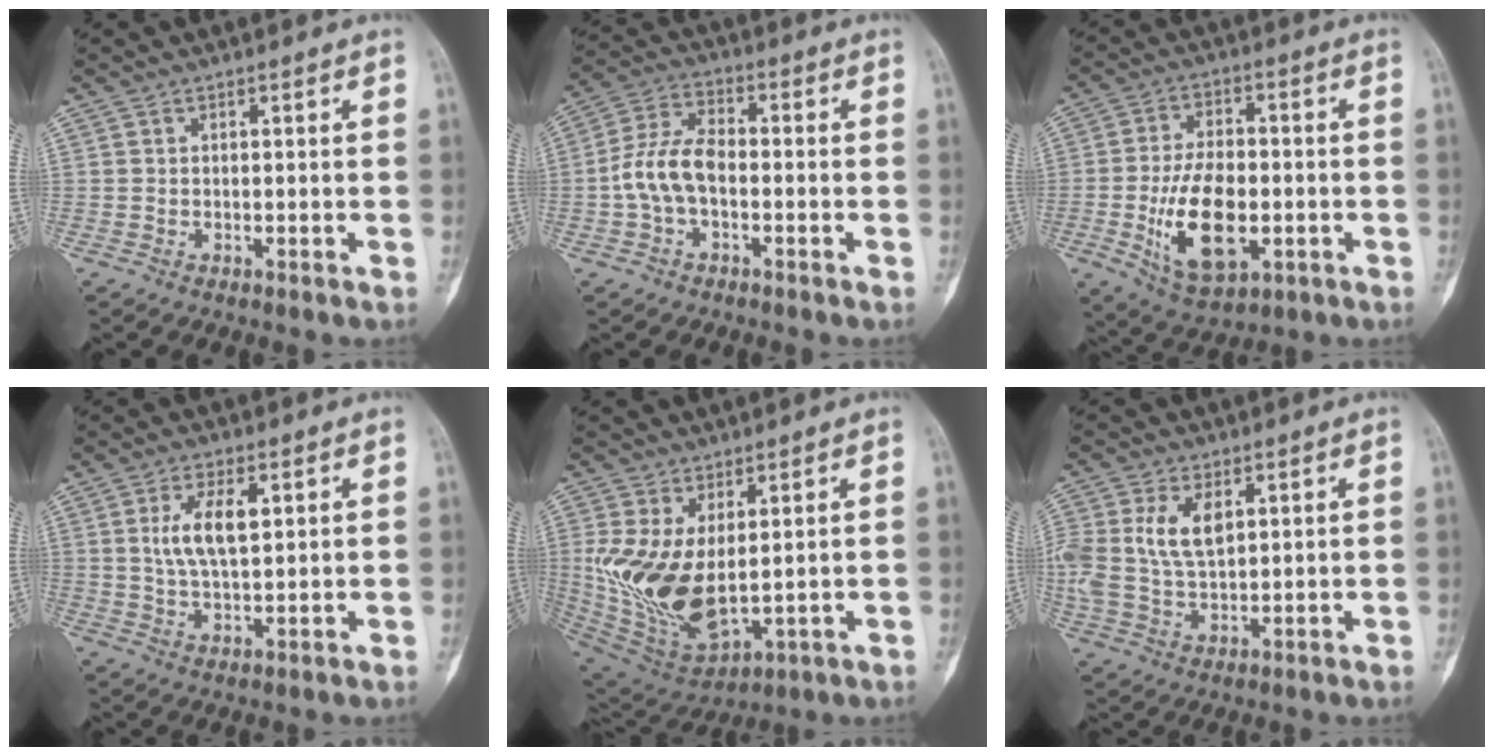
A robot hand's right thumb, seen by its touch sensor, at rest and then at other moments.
{"total": 8.7, "force": [-1.7, 5.0, 6.9], "torque": [-0.141, 0.030, -0.040]}
{"total": 14.7, "force": [-3.2, 8.0, 11.9], "torque": [-0.196, 0.007, -0.045]}
{"total": 7.6, "force": [2.1, 3.3, 6.5], "torque": [-0.125, -0.008, 0.043]}
{"total": 15.3, "force": [1.5, 8.2, 12.9], "torque": [-0.252, -0.020, 0.057]}
{"total": 10.5, "force": [2.9, 6.1, 8.1], "torque": [-0.174, 0.000, 0.063]}